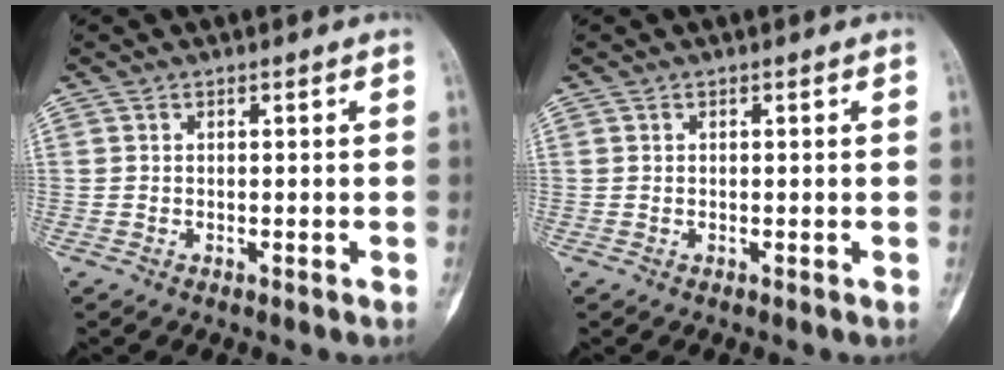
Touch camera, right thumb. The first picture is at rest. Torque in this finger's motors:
{"motor_torque": [0.08, 0.06, 0.01, -0.02, 0.00]}